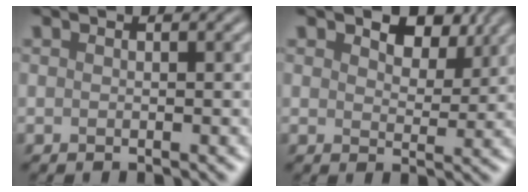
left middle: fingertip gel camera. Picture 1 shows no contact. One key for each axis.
{"total": 4.6, "fx": 3.3, "fy": 2.3, "fz": 2.3, "tx": -0.034, "ty": 0.004, "tz": 0.041}